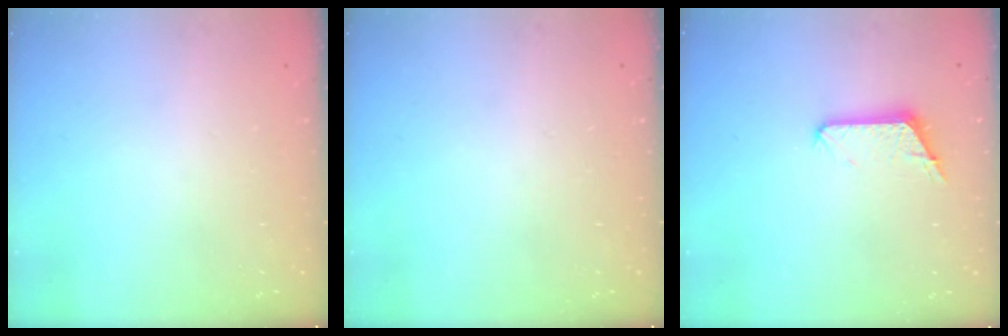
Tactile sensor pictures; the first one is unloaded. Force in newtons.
{"total": 0.0}
{"total": 6.3, "press": 6.3, "slide": 0.6}